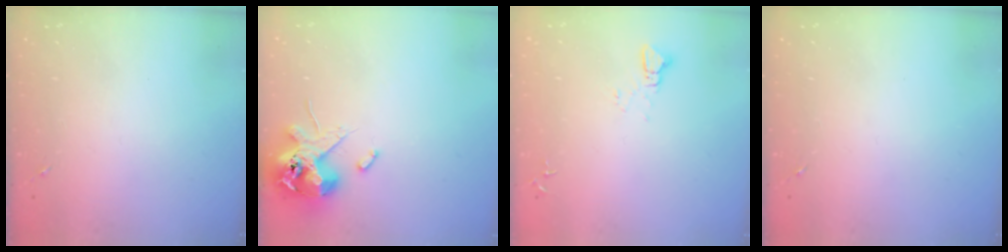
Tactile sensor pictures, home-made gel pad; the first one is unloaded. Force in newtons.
{"total": 13.1, "press": 12.9, "slide": 2.2}
{"total": 3.7, "press": 3.7, "slide": 0.3}
{"total": 0.0}